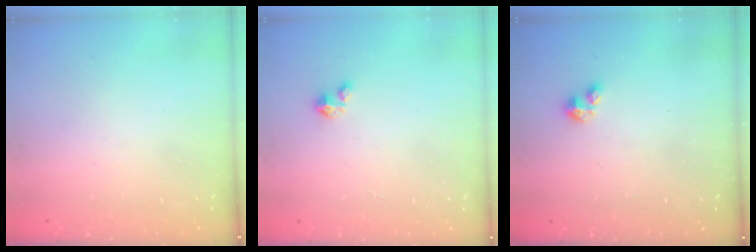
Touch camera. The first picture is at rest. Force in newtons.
{"total": 2.0, "press": 2.0, "slide": 0.1}
{"total": 1.6, "press": 1.6, "slide": 0.4}